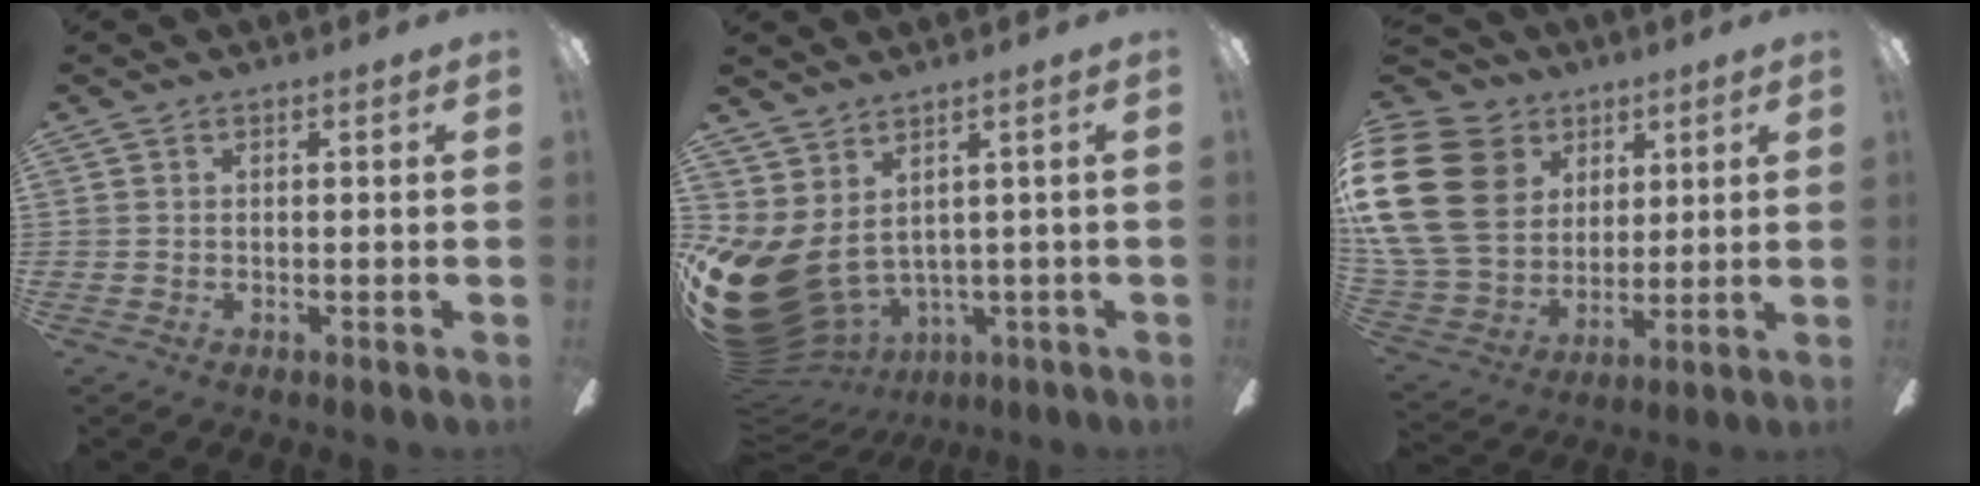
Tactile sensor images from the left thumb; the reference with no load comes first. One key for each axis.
{"total": 14.2, "fx": -1.3, "fy": 9.5, "fz": 10.4, "tx": -0.224, "ty": -0.029, "tz": -0.003}
{"total": 24.7, "fx": 7.0, "fy": 19.4, "fz": 13.6, "tx": -0.314, "ty": -0.017, "tz": 0.142}